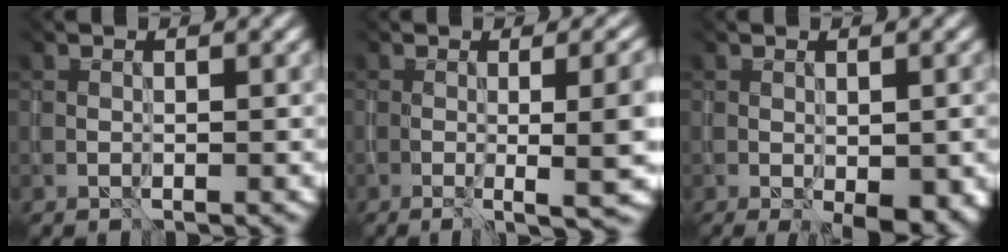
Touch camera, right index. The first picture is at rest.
{"total": 8.5, "force": [-1.5, 2.4, 8.0], "torque": [-0.093, -0.005, 0.009]}
{"total": 4.3, "force": [-2.0, 2.0, 3.3], "torque": [-0.037, -0.015, -0.005]}